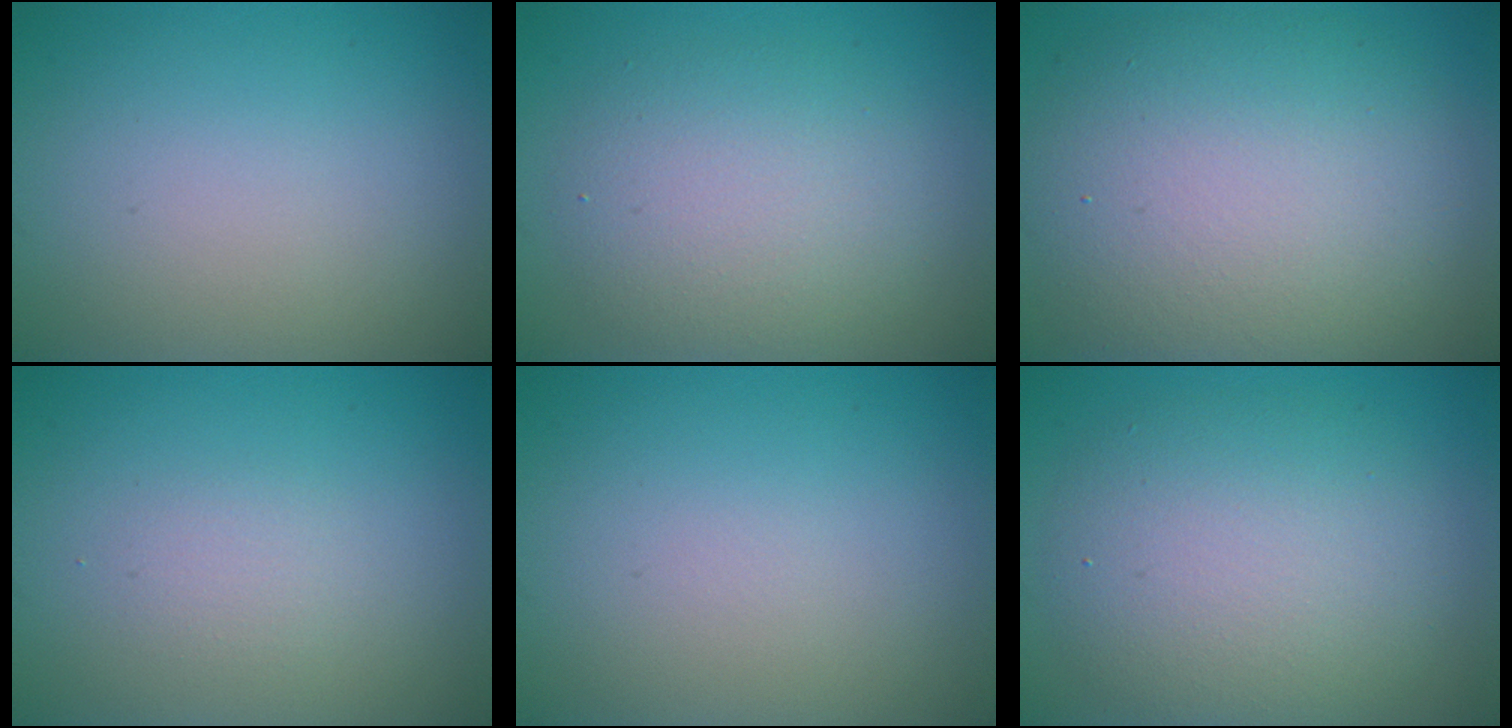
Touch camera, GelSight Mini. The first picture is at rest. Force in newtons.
{"total": 5.0, "press": 5.0, "slide": 0.4}
{"total": 11.0, "press": 11.0, "slide": 0.4}
{"total": 1.1, "press": 1.1, "slide": 0.2}
{"total": 0.0}
{"total": 6.8, "press": 6.8, "slide": 0.3}